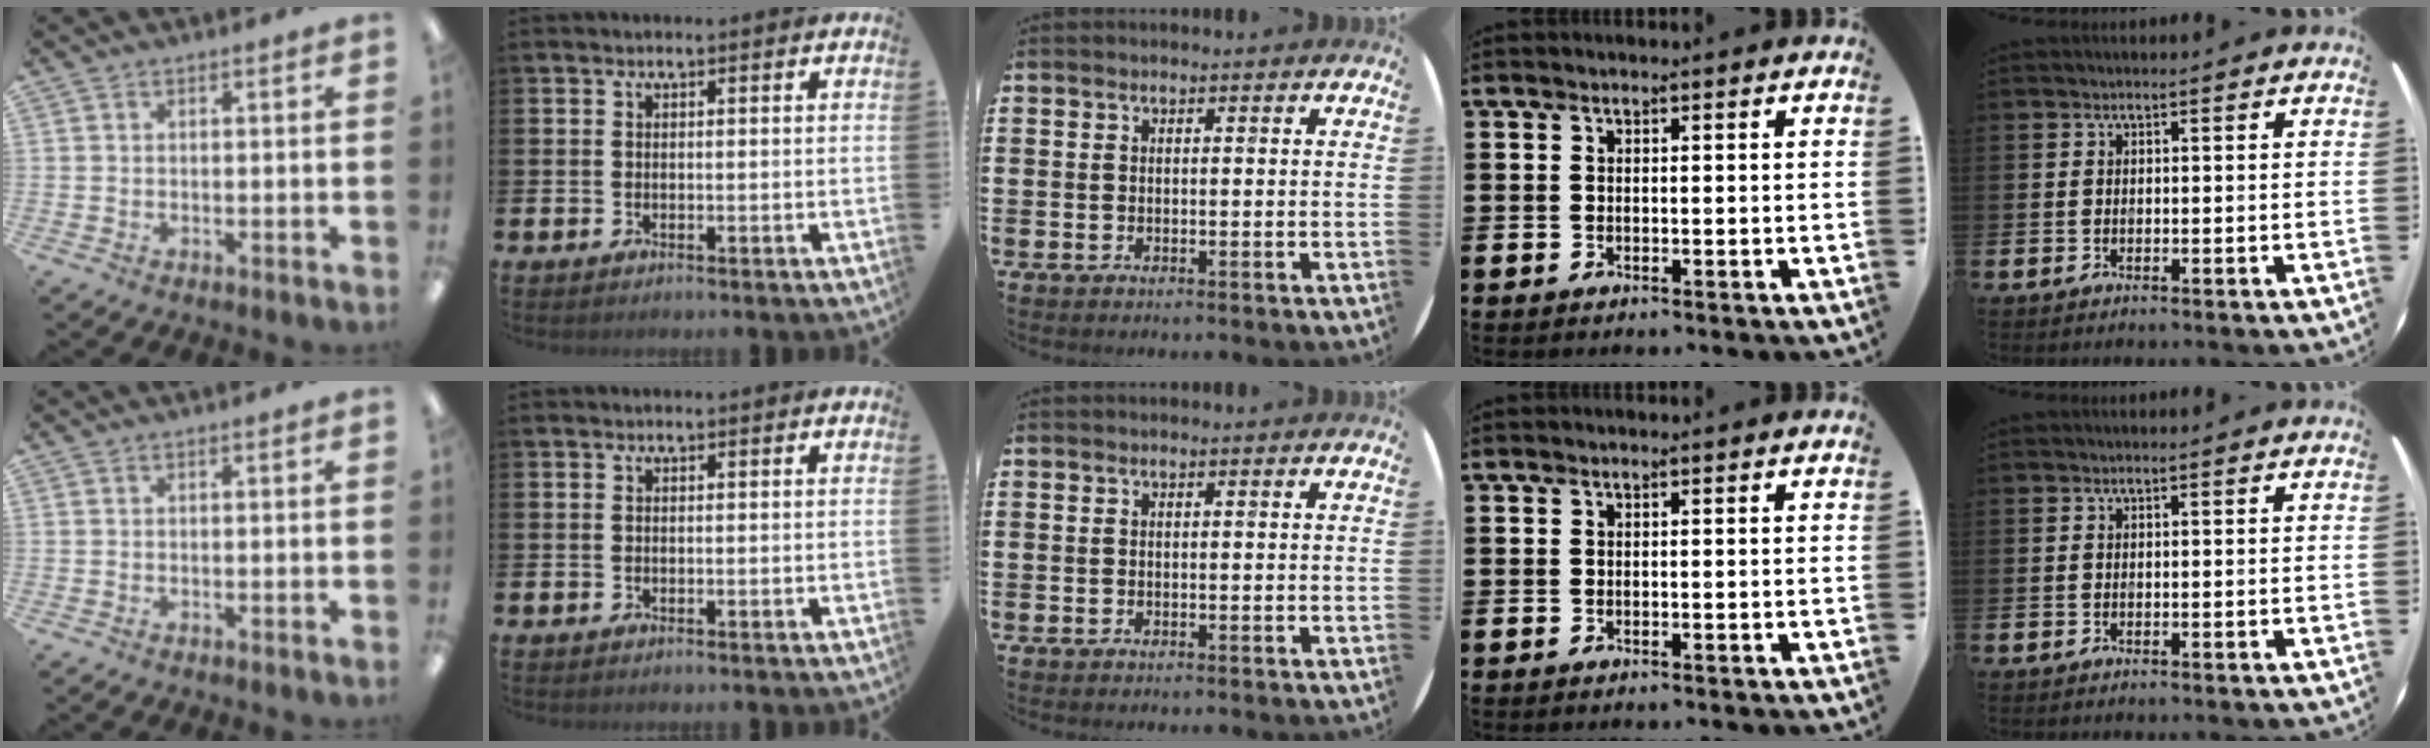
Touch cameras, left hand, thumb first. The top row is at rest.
{}